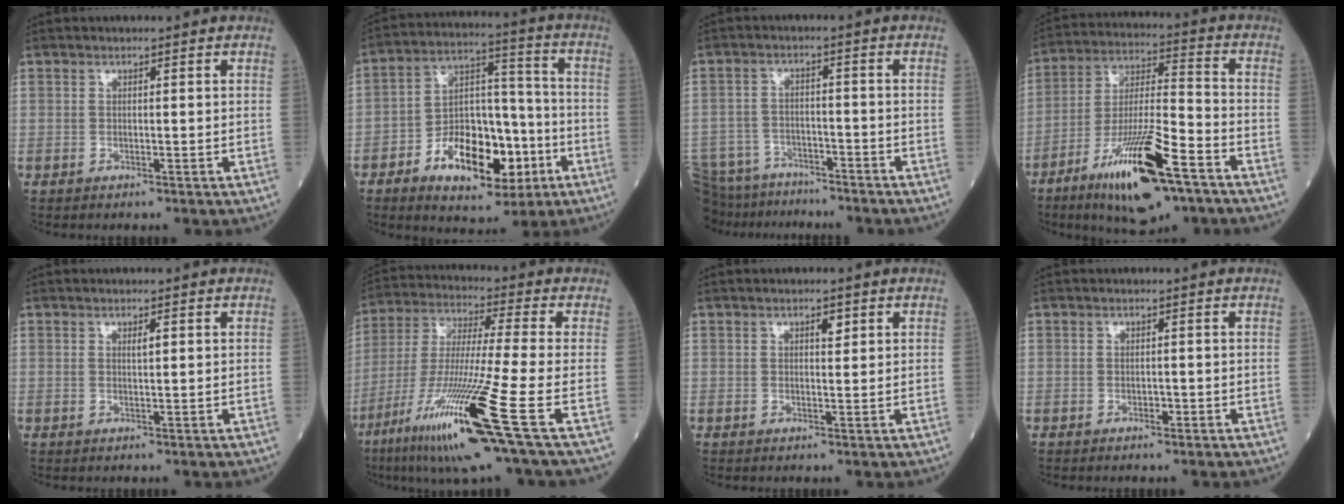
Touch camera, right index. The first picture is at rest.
{"total": 15.5, "force": [-6.4, 7.4, 12.0], "torque": [-0.201, 0.021, -0.099]}
{"total": 14.4, "force": [-12.6, 5.2, 4.4], "torque": [-0.107, -0.008, -0.189]}
{"total": 16.9, "force": [-9.4, 3.0, 13.7], "torque": [-0.259, -0.024, -0.161]}
{"total": 1.3, "force": [0.5, 0.2, 1.2], "torque": [-0.021, -0.002, 0.008]}
{"total": 18.6, "force": [-8.5, -1.3, 16.4], "torque": [-0.330, -0.048, -0.163]}
{"total": 1.5, "force": [0.8, 0.5, 1.2], "torque": [-0.017, -0.001, 0.010]}
{"total": 0.6, "force": [-0.2, 0.4, 0.3], "torque": [-0.002, 0.002, -0.003]}